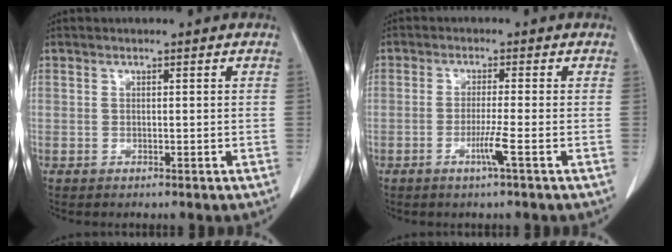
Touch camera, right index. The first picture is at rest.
{"total": 3.2, "force": [-1.4, -0.8, 2.8], "torque": [-0.059, -0.008, -0.031]}